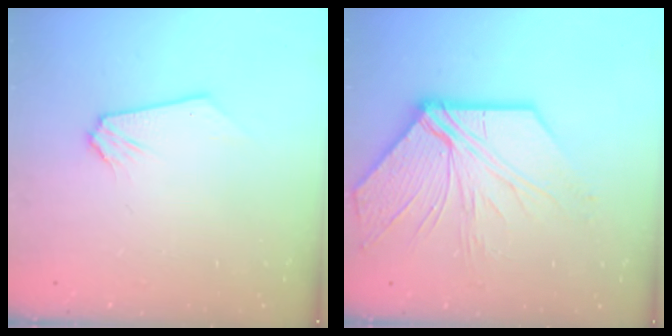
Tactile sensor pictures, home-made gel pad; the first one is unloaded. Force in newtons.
{"total": 15.1, "press": 15.0, "slide": 1.4}